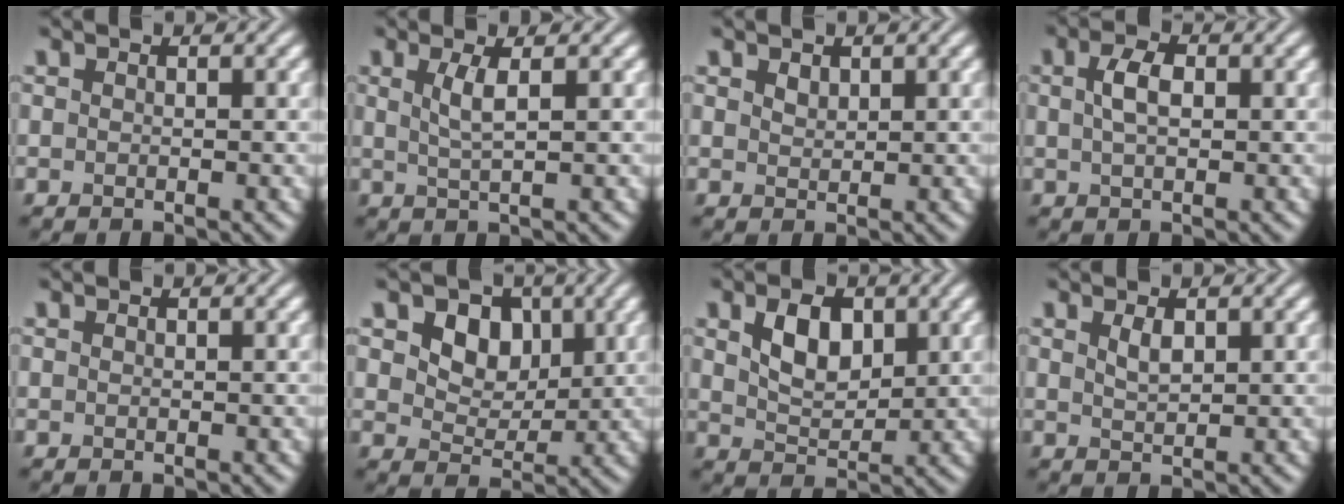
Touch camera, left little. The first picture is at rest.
{"total": 2.3, "force": [0.7, 0.5, 2.1], "torque": [-0.042, -0.002, 0.012]}
{"total": 1.1, "force": [0.8, 0.6, 0.4], "torque": [-0.010, 0.000, 0.016]}
{"total": 2.6, "force": [0.5, 1.4, 2.1], "torque": [-0.046, 0.004, 0.006]}
{"total": 0.0}
{"total": 4.7, "force": [1.8, 3.5, 2.7], "torque": [-0.054, -0.011, 0.027]}
{"total": 4.2, "force": [1.5, 2.6, 2.9], "torque": [-0.059, 0.002, 0.029]}
{"total": 1.5, "force": [0.8, 0.7, 1.1], "torque": [-0.025, 0.000, 0.018]}